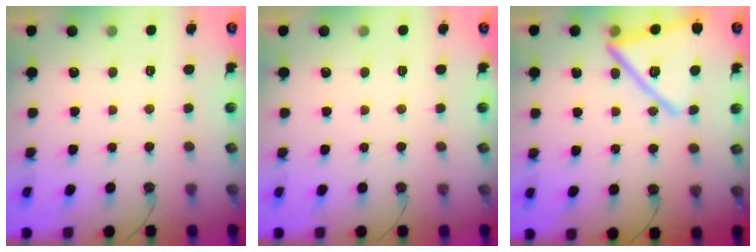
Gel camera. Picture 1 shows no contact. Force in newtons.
{"total": 0.0}
{"total": 18.2, "press": 18.1, "slide": 1.9}